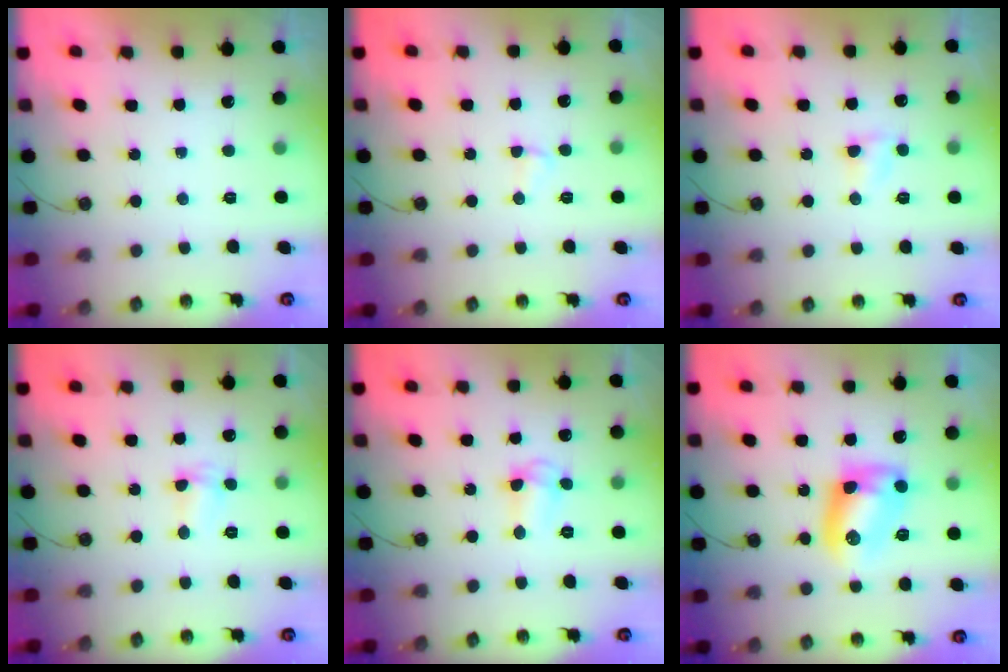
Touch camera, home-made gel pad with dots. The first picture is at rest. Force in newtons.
{"total": 2.5, "press": 2.5, "slide": 0.7}
{"total": 3.6, "press": 3.6, "slide": 0.5}
{"total": 2.1, "press": 2.0, "slide": 0.5}
{"total": 3.7, "press": 3.6, "slide": 0.8}
{"total": 9.7, "press": 9.6, "slide": 0.5}